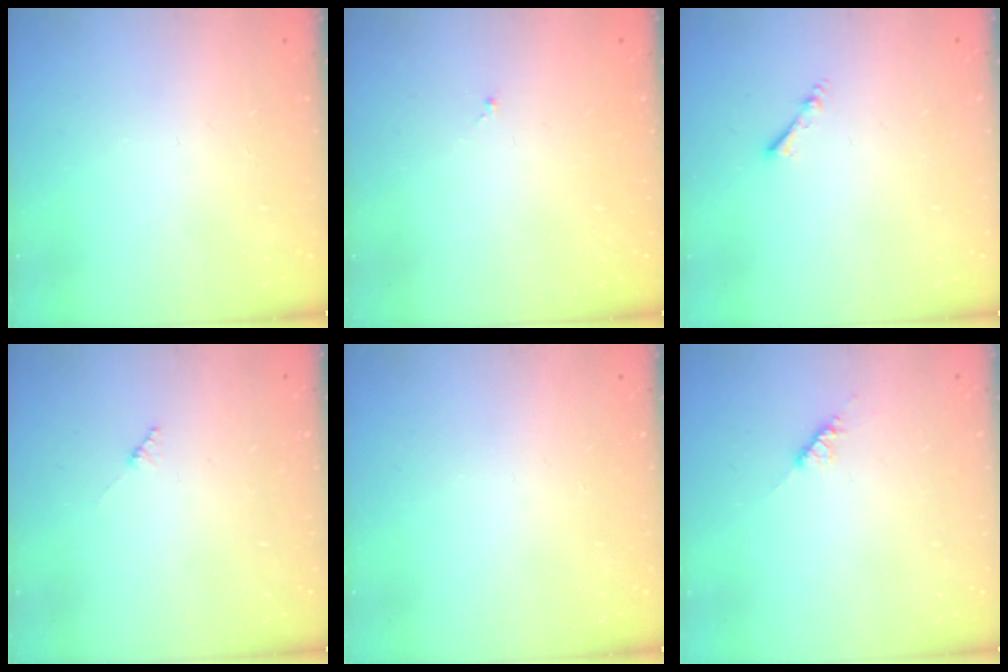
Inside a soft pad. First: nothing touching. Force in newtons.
{"total": 0.0}
{"total": 1.9, "press": 1.9, "slide": 0.4}
{"total": 1.9, "press": 1.9, "slide": 0.2}
{"total": 0.0}
{"total": 3.9, "press": 3.8, "slide": 0.6}